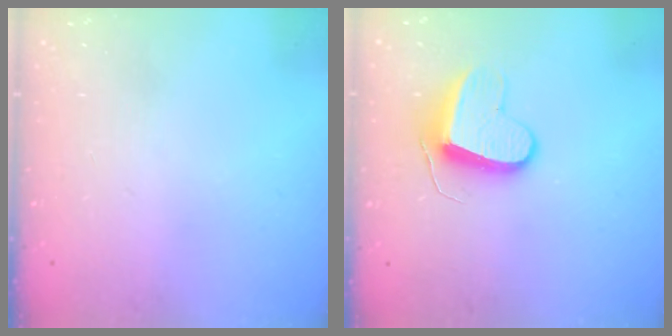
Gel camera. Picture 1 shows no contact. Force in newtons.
{"total": 9.5, "press": 9.5, "slide": 0.7}